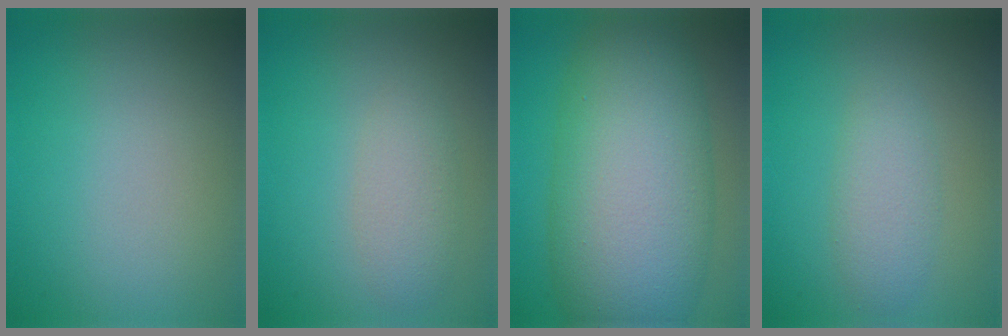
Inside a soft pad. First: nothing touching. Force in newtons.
{"total": 2.1, "press": 2.1, "slide": 0.1}
{"total": 13.3, "press": 13.3, "slide": 0.0}
{"total": 2.5, "press": 2.5, "slide": 0.0}